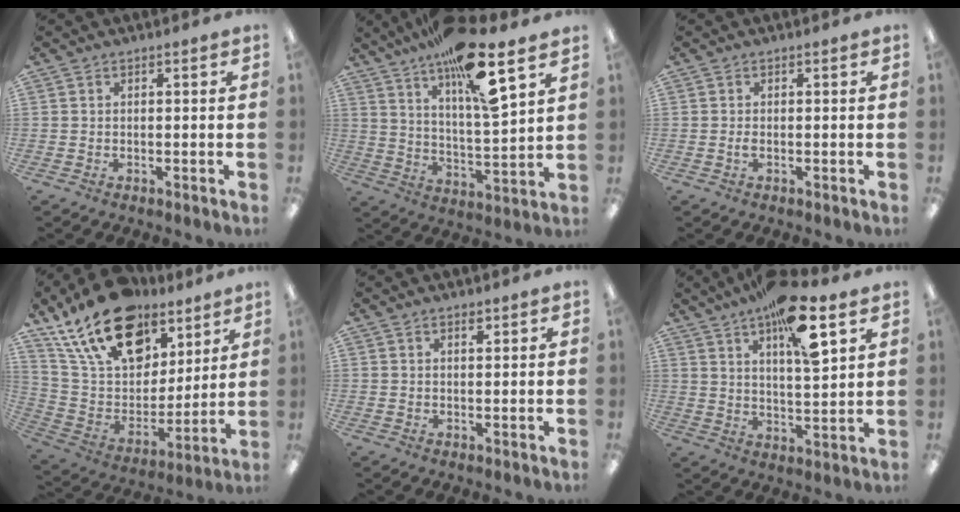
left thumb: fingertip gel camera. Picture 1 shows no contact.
{"total": 17.5, "force": [12.1, 3.1, 12.2], "torque": [-0.208, -0.065, 0.192]}
{"total": 1.0, "force": [-0.2, 0.3, 0.9], "torque": [-0.024, -0.003, -0.006]}
{"total": 21.9, "force": [14.6, 12.0, 11.1], "torque": [-0.205, -0.077, 0.269]}
{"total": 1.2, "force": [1.0, 0.4, 0.6], "torque": [-0.005, -0.004, 0.017]}
{"total": 14.6, "force": [8.8, 4.2, 10.8], "torque": [-0.170, -0.040, 0.143]}